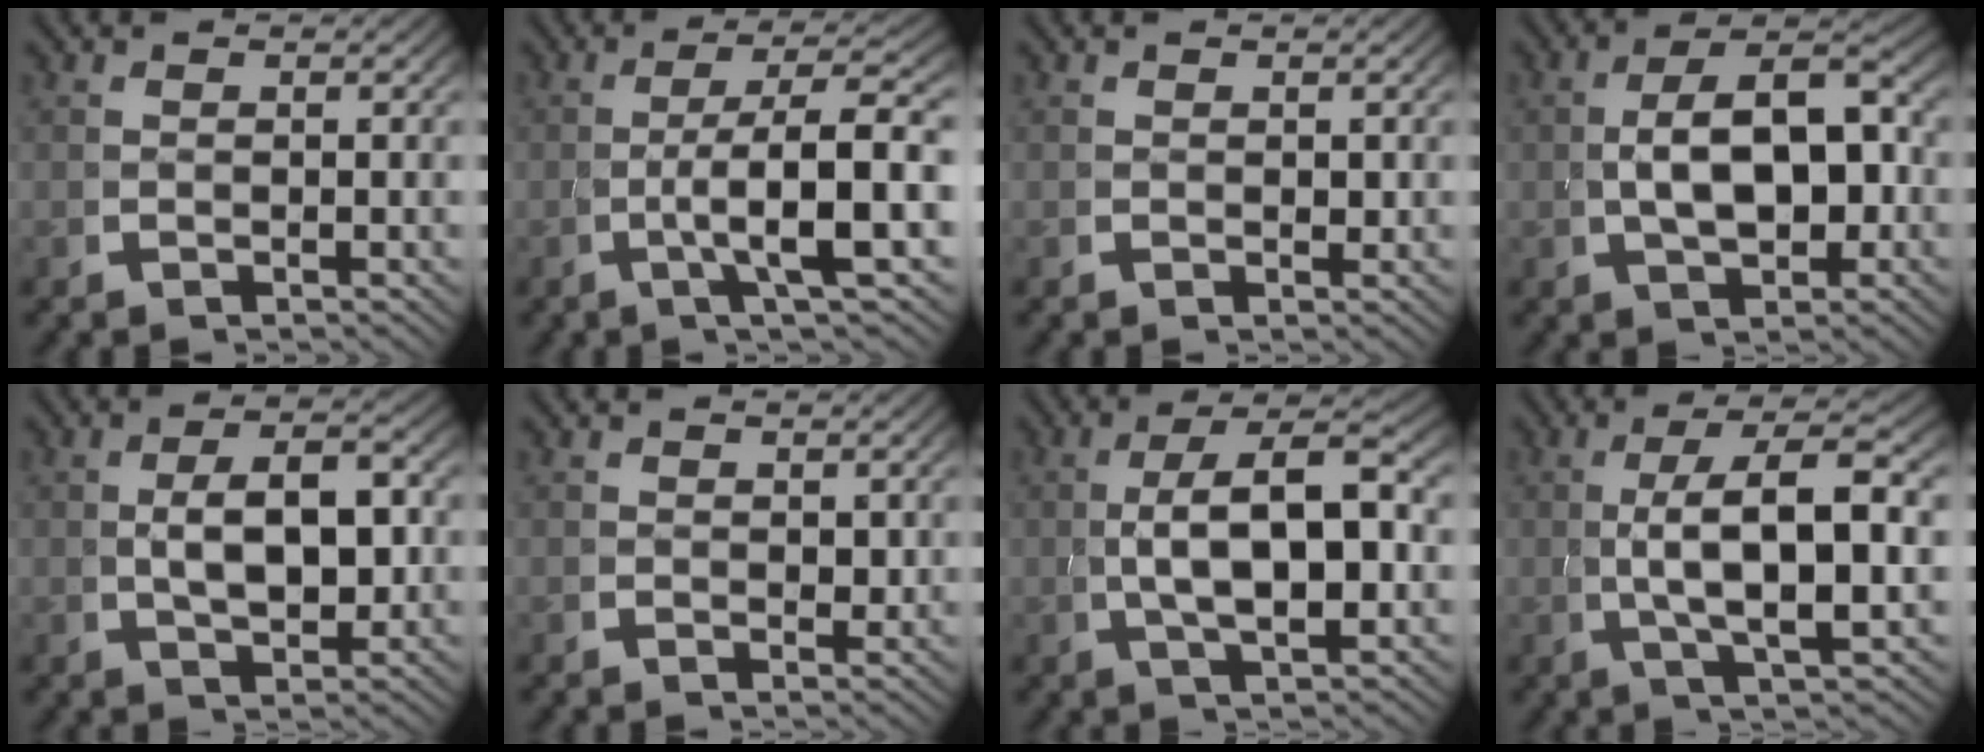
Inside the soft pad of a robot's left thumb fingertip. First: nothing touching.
{"total": 8.1, "force": [-0.5, 2.8, 7.6], "torque": [-0.141, -0.017, -0.001]}
{"total": 0.5, "force": [0.3, 0.4, 0.2], "torque": [-0.006, -0.005, 0.006]}
{"total": 8.4, "force": [0.1, 4.9, 6.8], "torque": [-0.111, -0.014, 0.013]}
{"total": 5.7, "force": [0.2, 3.2, 4.7], "torque": [-0.079, -0.009, 0.014]}
{"total": 0.9, "force": [0.5, 0.6, 0.4], "torque": [-0.005, -0.007, 0.012]}
{"total": 8.6, "force": [0.4, 4.2, 7.5], "torque": [-0.138, -0.012, 0.017]}
{"total": 7.6, "force": [0.7, 2.6, 7.1], "torque": [-0.143, -0.009, 0.019]}